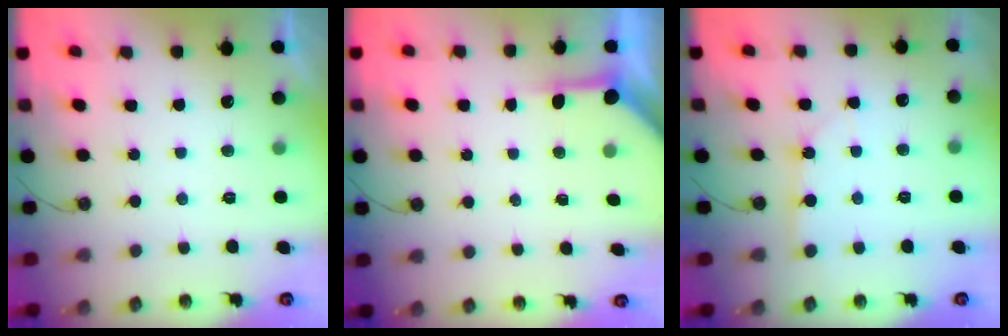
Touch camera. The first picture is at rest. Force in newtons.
{"total": 3.9, "press": 3.8, "slide": 0.4}
{"total": 3.0, "press": 3.0, "slide": 0.4}